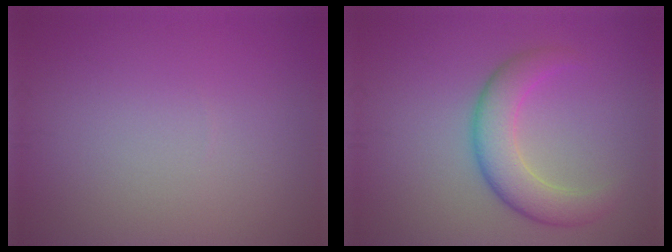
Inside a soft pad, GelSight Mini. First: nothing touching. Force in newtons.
{"total": 4.6, "press": 4.6, "slide": 0.1}